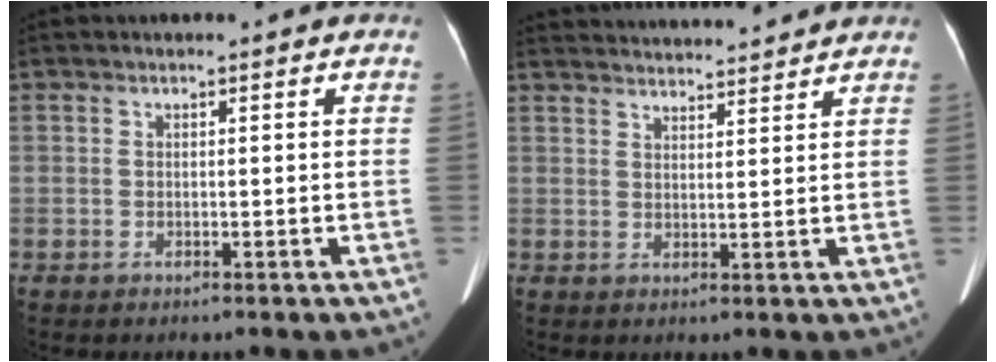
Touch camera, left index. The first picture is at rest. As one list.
[{"total": 13.5, "force": [13.0, 1.2, 3.5], "torque": [-0.059, 0.036, 0.186]}]